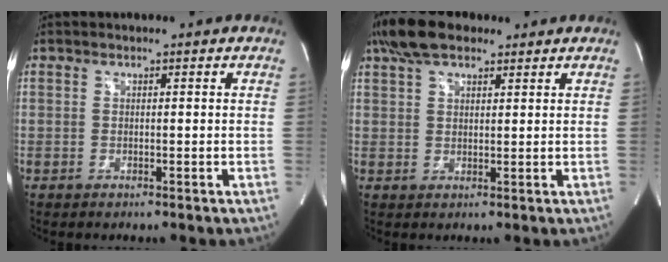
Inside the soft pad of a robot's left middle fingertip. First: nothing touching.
{"total": 7.5, "force": [5.4, 3.1, 4.1], "torque": [-0.088, 0.028, 0.102]}